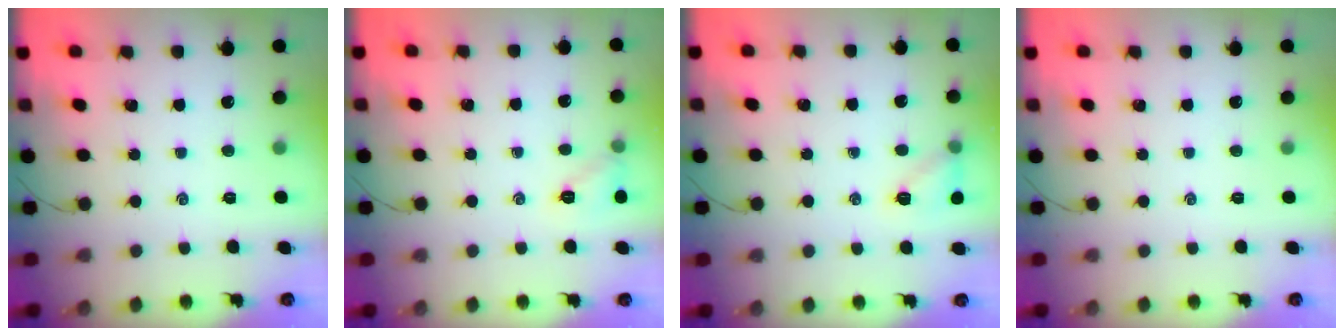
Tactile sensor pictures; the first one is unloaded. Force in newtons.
{"total": 6.8, "press": 6.7, "slide": 1.5}
{"total": 8.7, "press": 8.5, "slide": 1.8}
{"total": 0.0}